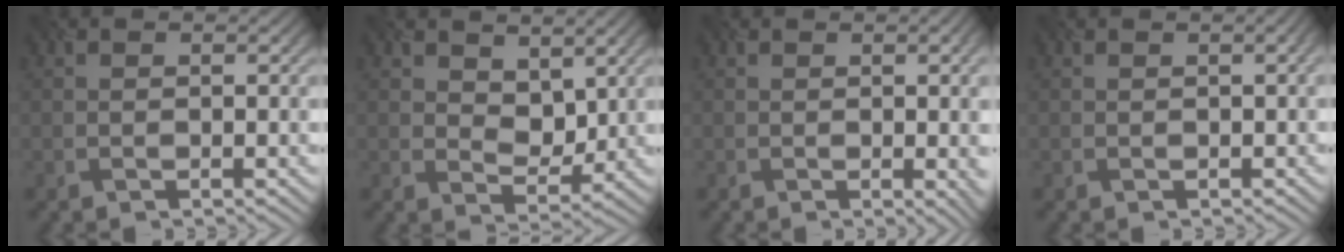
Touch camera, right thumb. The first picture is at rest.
{"total": 4.1, "force": [2.2, 2.7, 2.2], "torque": [-0.051, -0.005, 0.044]}
{"total": 7.2, "force": [-0.6, 2.6, 6.7], "torque": [-0.054, 0.010, 0.002]}
{"total": 1.7, "force": [0.4, 0.8, 1.4], "torque": [-0.007, 0.010, 0.002]}